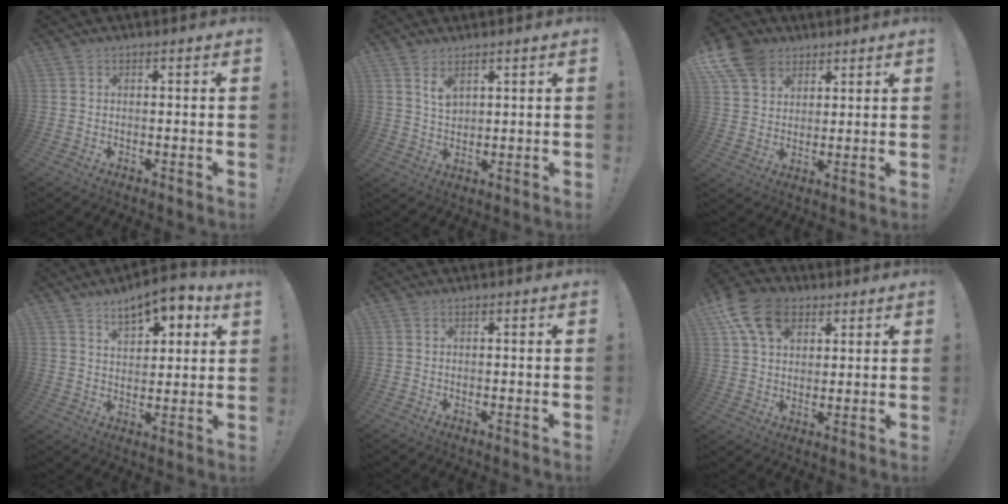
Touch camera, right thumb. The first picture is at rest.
{"total": 6.3, "force": [3.8, 2.3, 4.5], "torque": [-0.078, -0.021, 0.066]}
{"total": 10.9, "force": [6.5, 7.6, 4.3], "torque": [-0.085, -0.031, 0.128]}
{"total": 10.0, "force": [6.8, 4.1, 6.0], "torque": [-0.092, -0.033, 0.121]}
{"total": 0.0}
{"total": 15.2, "force": [7.3, 10.6, 8.1], "torque": [-0.144, -0.022, 0.142]}